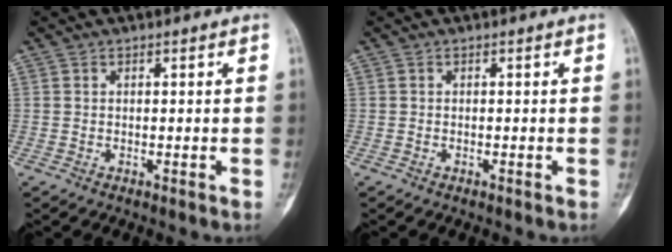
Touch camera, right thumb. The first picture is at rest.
{"total": 0.0}